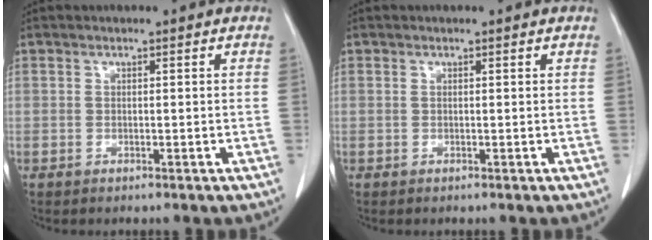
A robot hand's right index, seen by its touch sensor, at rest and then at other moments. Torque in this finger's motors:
{"motor_torque": [-0.06, 0.09, -0.15, -0.08]}